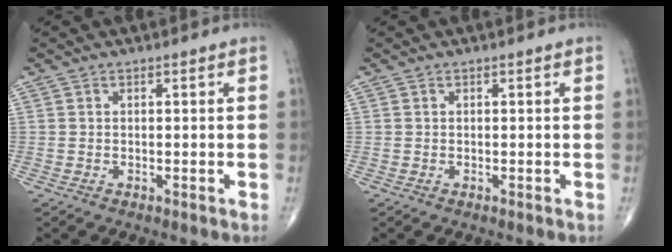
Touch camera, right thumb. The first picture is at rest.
{"total": 0.0}